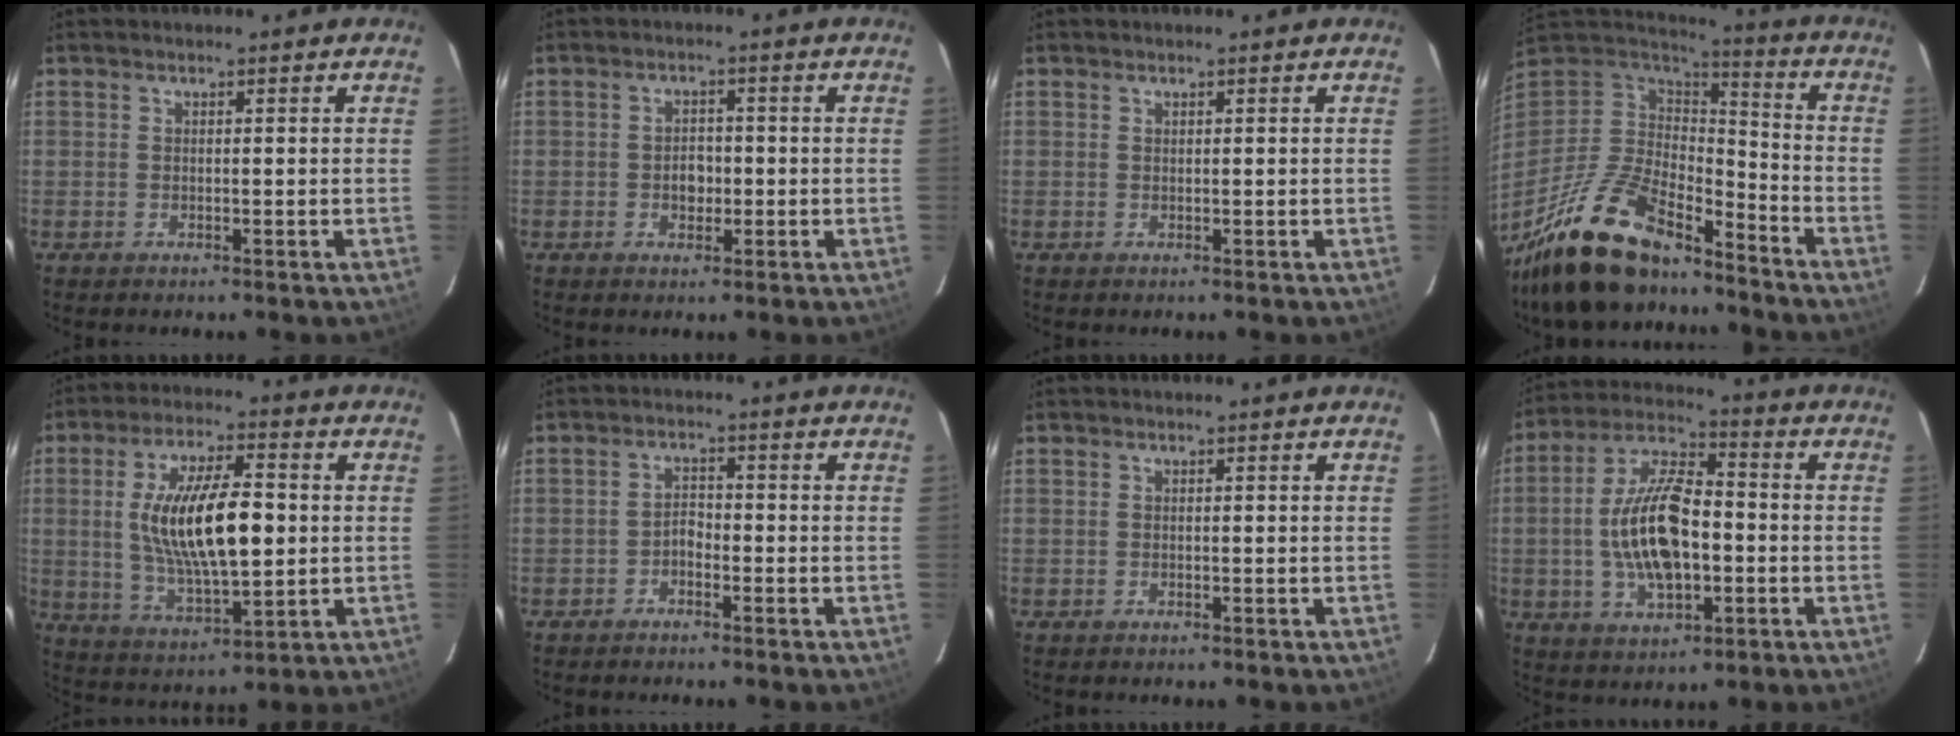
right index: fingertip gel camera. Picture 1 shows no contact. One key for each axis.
{"total": 3.0, "fx": -0.6, "fy": 2.3, "fz": 1.8, "tx": -0.031, "ty": 0.006, "tz": -0.007}
{"total": 0.0}
{"total": 22.0, "fx": -16.6, "fy": 7.8, "fz": 12.1, "tx": -0.253, "ty": -0.028, "tz": -0.292}
{"total": 16.7, "fx": 1.0, "fy": 5.9, "fz": 15.6, "tx": -0.287, "ty": -0.001, "tz": 0.027}
{"total": 2.0, "fx": -1.5, "fy": 1.0, "fz": 0.8, "tx": -0.017, "ty": 0.007, "tz": -0.025}
{"total": 0.0}
{"total": 15.5, "fx": -2.1, "fy": 7.2, "fz": 13.6, "tx": -0.272, "ty": 0.010, "tz": -0.034}